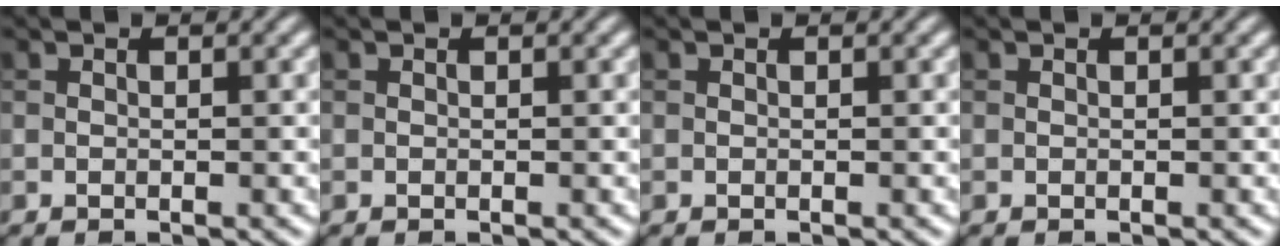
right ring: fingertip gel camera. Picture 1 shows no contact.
{"total": 0.0}
{"total": 0.0}
{"total": 0.0}